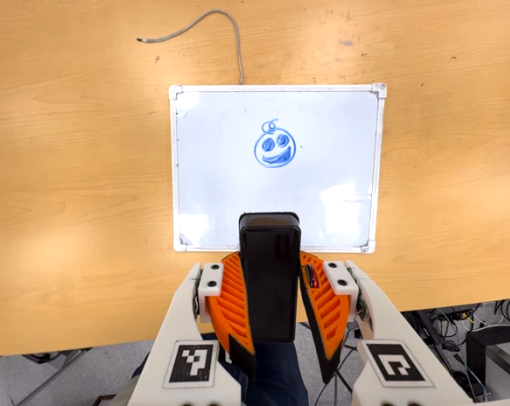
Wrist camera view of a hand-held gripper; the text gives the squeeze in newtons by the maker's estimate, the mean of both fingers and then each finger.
{"total": 10.6, "left": 8.5, "right": 12.6}